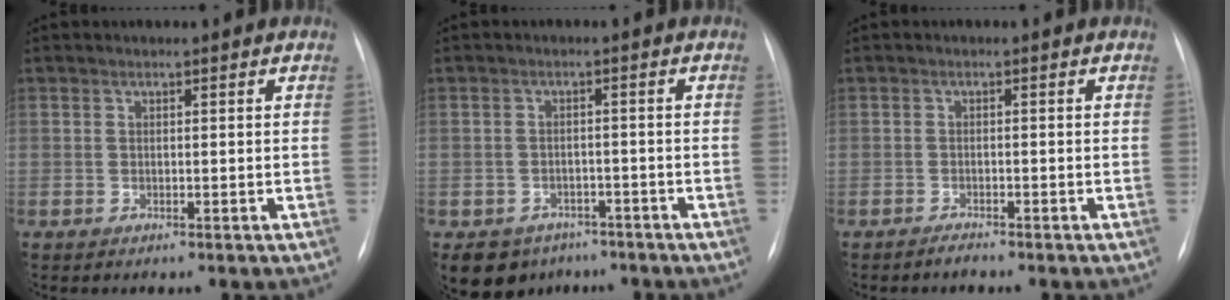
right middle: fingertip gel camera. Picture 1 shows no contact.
{"total": 6.1, "force": [-4.3, 4.3, 0.7], "torque": [-0.007, 0.011, -0.058]}
{"total": 1.0, "force": [-1.0, 0.1, 0.3], "torque": [-0.007, -0.001, -0.014]}